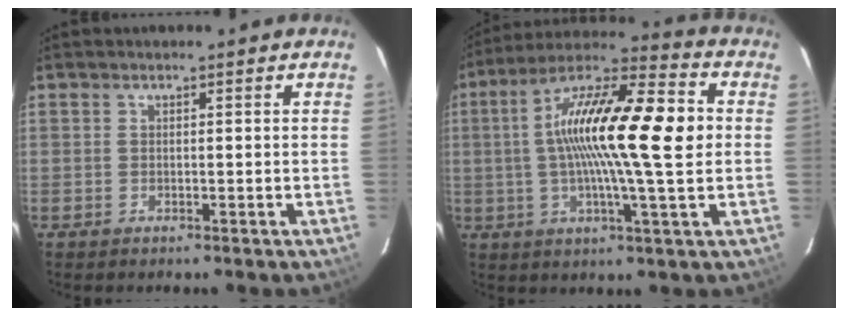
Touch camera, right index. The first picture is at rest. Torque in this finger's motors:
{"motor_torque": [1.57, -0.56, 1.05, 0.21]}